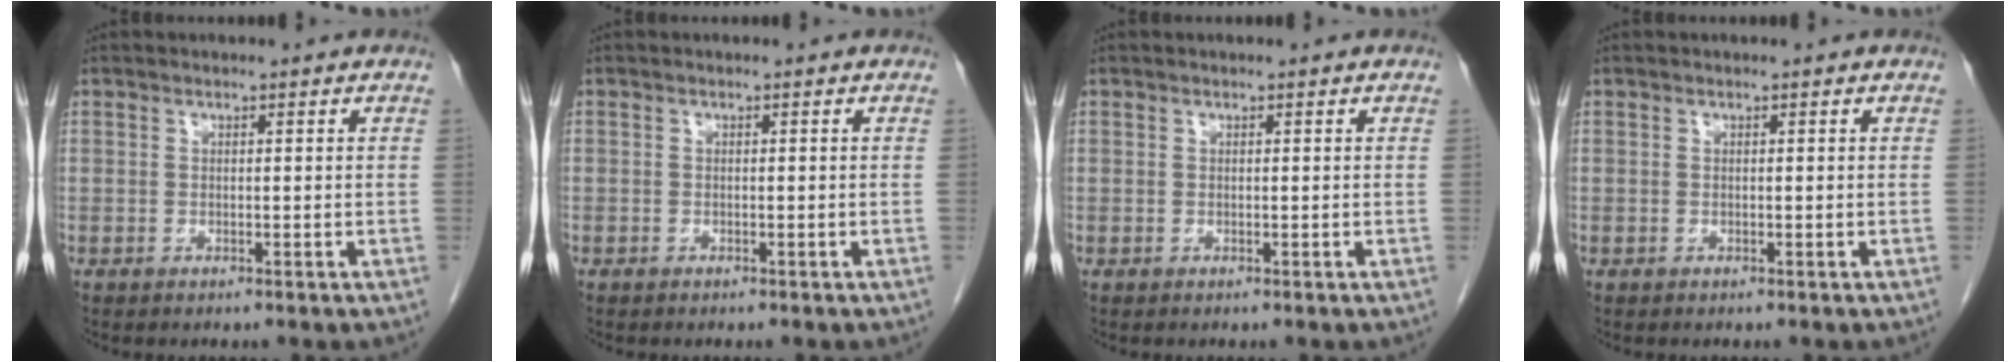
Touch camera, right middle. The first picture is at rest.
{"total": 0.0}
{"total": 0.0}
{"total": 0.0}